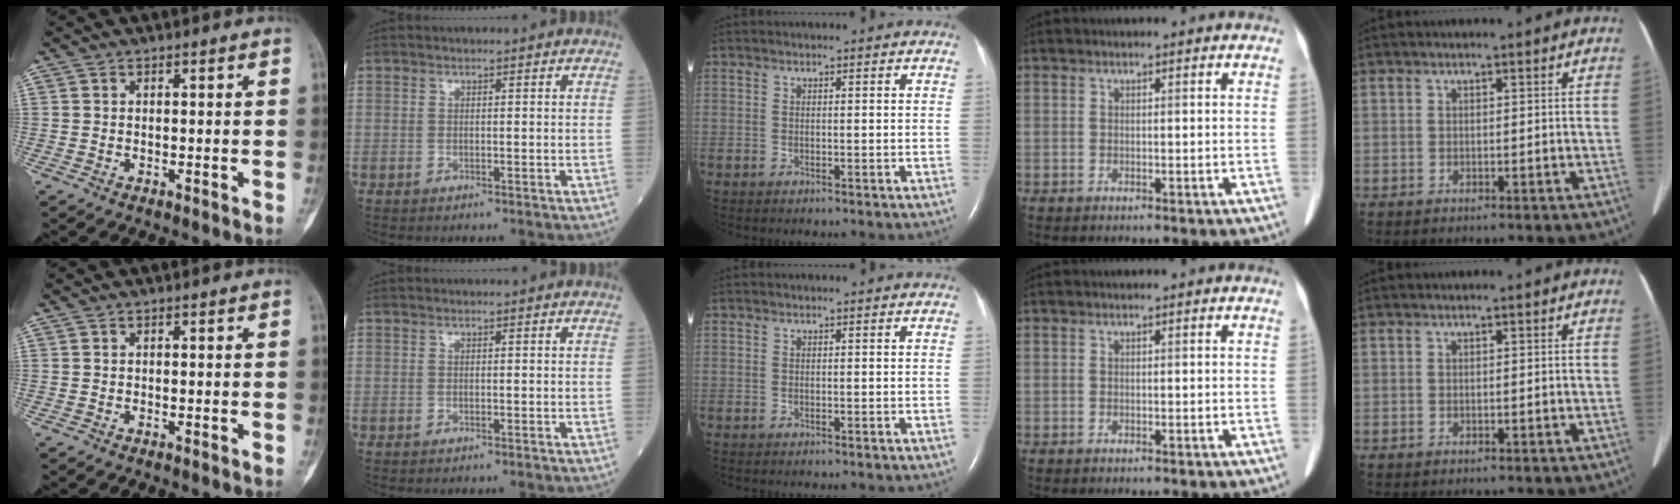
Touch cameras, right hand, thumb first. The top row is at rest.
{}